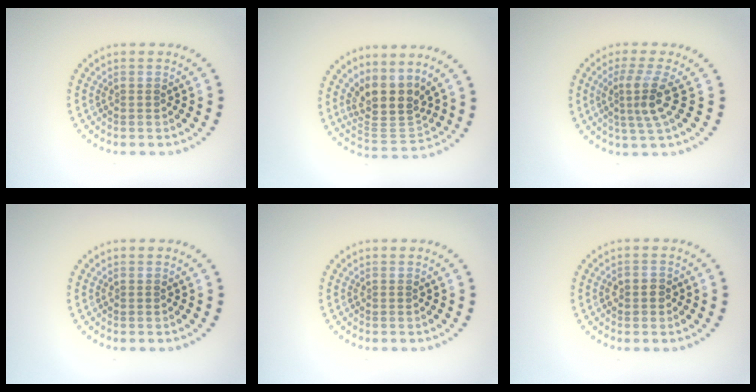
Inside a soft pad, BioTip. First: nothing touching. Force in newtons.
{"total": 4.3, "press": 3.4, "slide": 2.6}
{"total": 3.1, "press": 2.2, "slide": 2.3}
{"total": 0.0}
{"total": 0.0}
{"total": 1.4, "press": 1.4, "slide": 0.5}